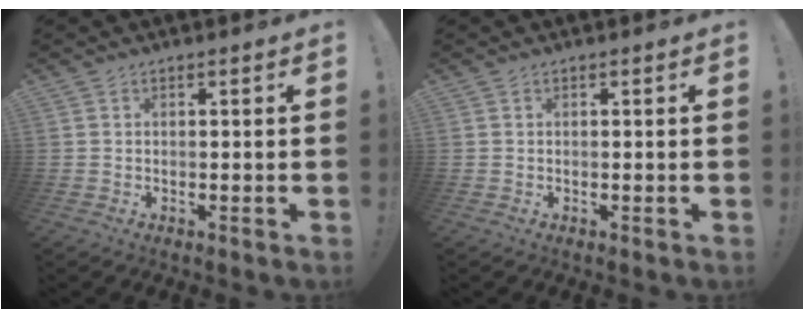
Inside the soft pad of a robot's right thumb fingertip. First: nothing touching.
{"total": 0.0}